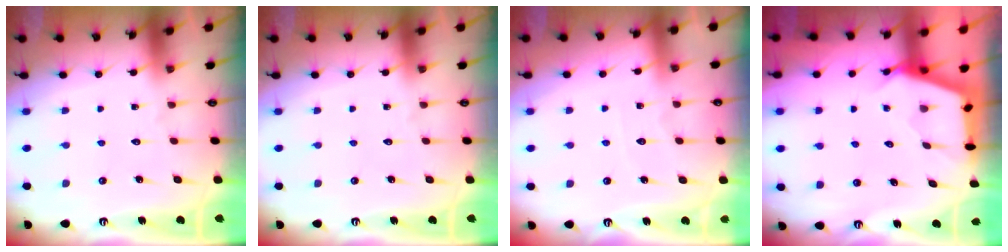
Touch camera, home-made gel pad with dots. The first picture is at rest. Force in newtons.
{"total": 0.0}
{"total": 4.3, "press": 4.3, "slide": 0.6}
{"total": 2.6, "press": 2.6, "slide": 0.4}